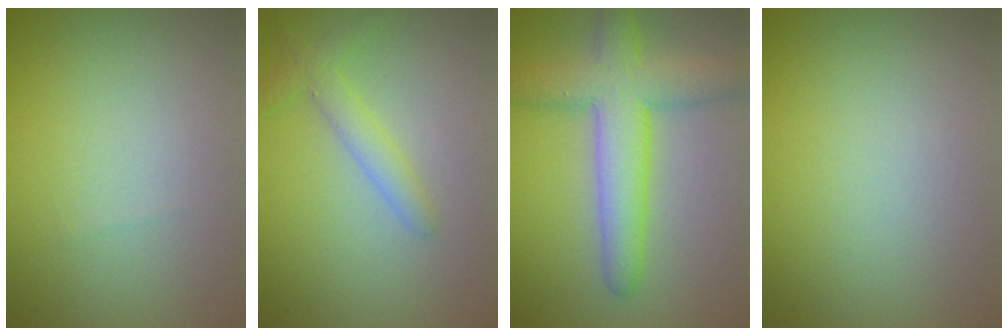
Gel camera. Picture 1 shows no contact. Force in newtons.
{"total": 2.2, "press": 2.2, "slide": 0.1}
{"total": 6.4, "press": 6.4, "slide": 0.3}
{"total": 0.0}